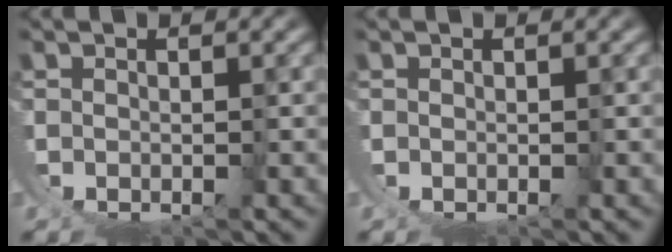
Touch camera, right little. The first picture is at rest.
{"total": 0.0}